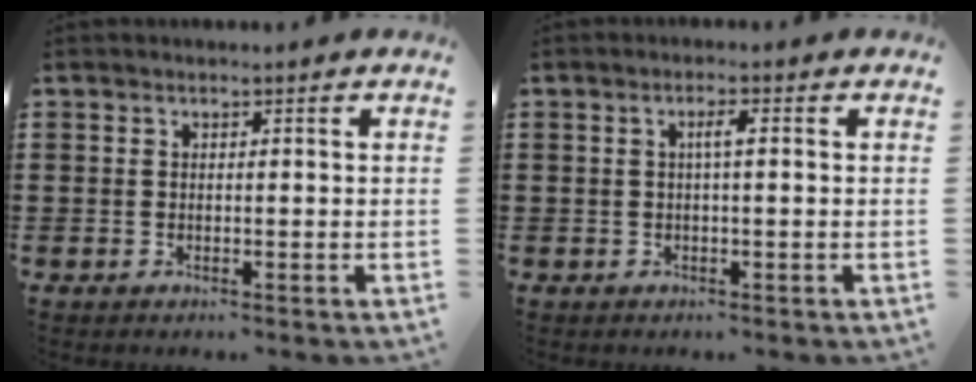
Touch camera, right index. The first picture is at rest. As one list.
[{"total": 2.0, "force": [0.1, 0.1, 2.0], "torque": [-0.039, 0.002, -0.001]}]